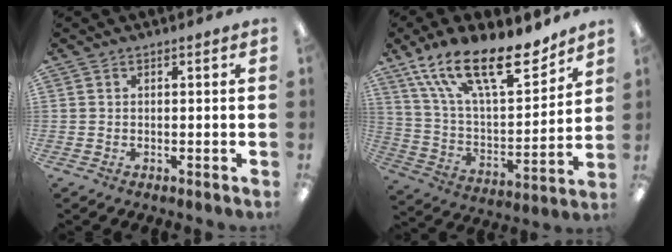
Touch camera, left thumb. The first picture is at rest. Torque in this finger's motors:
{"motor_torque": [0.52, 0.48, 1.51, -1.26, 0.54]}